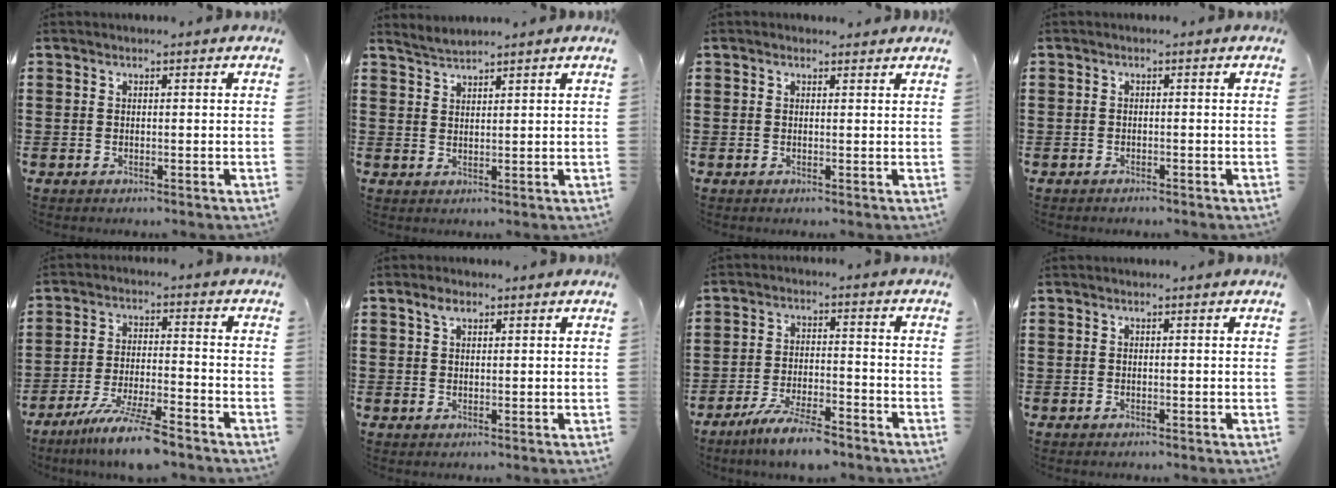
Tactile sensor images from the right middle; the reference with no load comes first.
{"total": 2.1, "force": [2.1, -0.5, -0.1], "torque": [-0.003, 0.001, 0.041]}
{"total": 0.9, "force": [0.9, 0.2, 0.1], "torque": [0.003, -0.002, 0.016]}
{"total": 0.9, "force": [-0.8, 0.3, -0.1], "torque": [0.003, 0.002, -0.019]}
{"total": 8.2, "force": [-6.9, -0.1, 4.4], "torque": [-0.091, -0.015, -0.133]}
{"total": 2.2, "force": [1.4, 0.9, 1.4], "torque": [-0.031, 0.004, 0.026]}
{"total": 6.8, "force": [-5.8, 0.7, 3.4], "torque": [-0.072, -0.008, -0.111]}
{"total": 0.0}